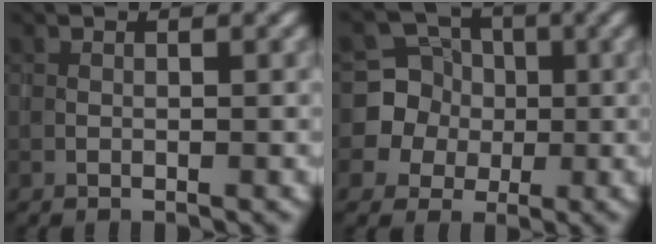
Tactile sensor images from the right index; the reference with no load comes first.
{"total": 5.8, "force": [-0.4, 5.7, 0.8], "torque": [-0.006, 0.024, -0.030]}